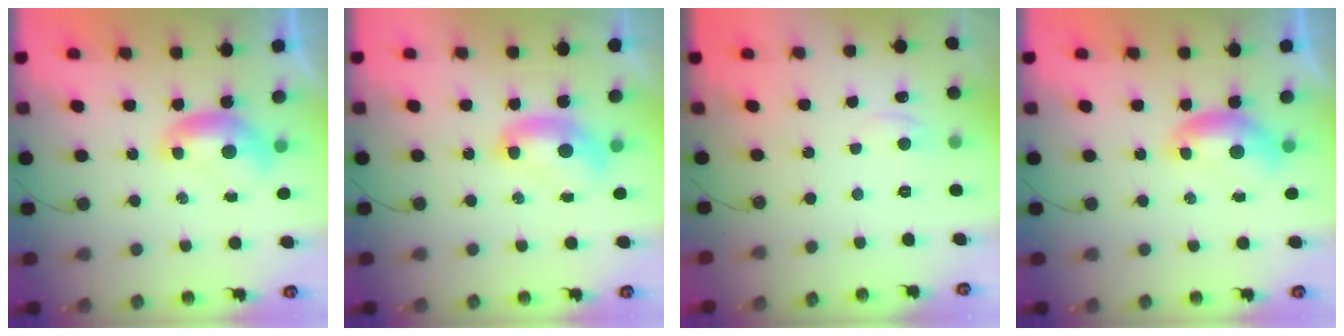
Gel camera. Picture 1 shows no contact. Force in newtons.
{"total": 2.1, "press": 2.1, "slide": 0.2}
{"total": 1.2, "press": 1.2, "slide": 0.3}
{"total": 0.0}